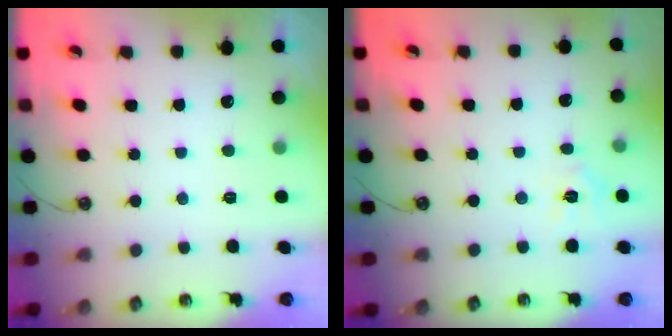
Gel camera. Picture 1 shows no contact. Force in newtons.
{"total": 3.4, "press": 3.4, "slide": 0.3}